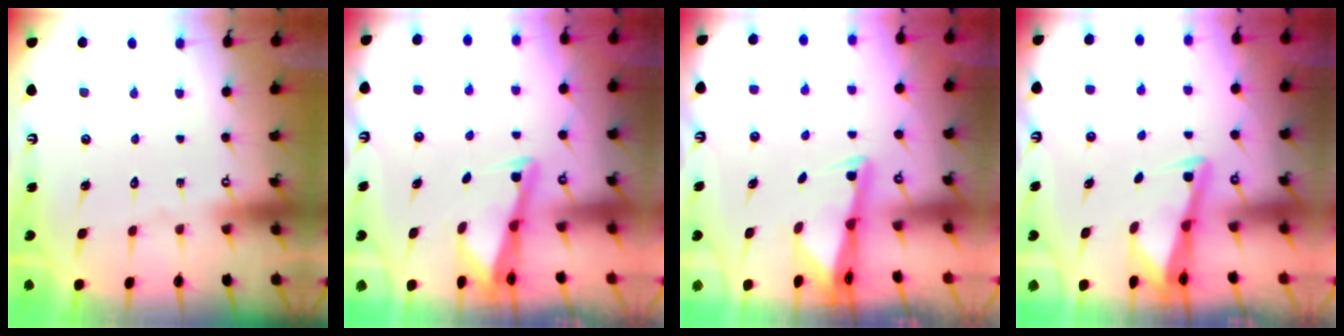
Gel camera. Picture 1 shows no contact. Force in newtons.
{"total": 2.7, "press": 2.7, "slide": 0.1}
{"total": 2.0, "press": 2.0, "slide": 0.3}
{"total": 2.7, "press": 2.7, "slide": 0.2}